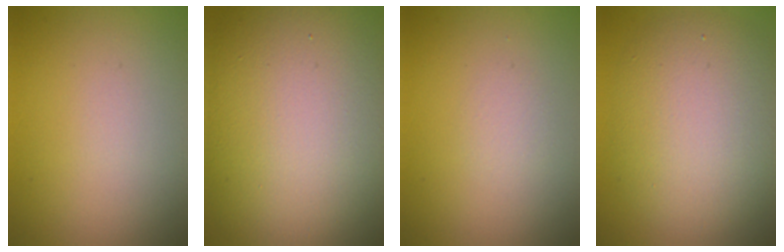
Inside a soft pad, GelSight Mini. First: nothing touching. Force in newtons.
{"total": 17.1, "press": 17.0, "slide": 1.1}
{"total": 0.7, "press": 0.7, "slide": 0.1}
{"total": 7.5, "press": 7.5, "slide": 0.3}